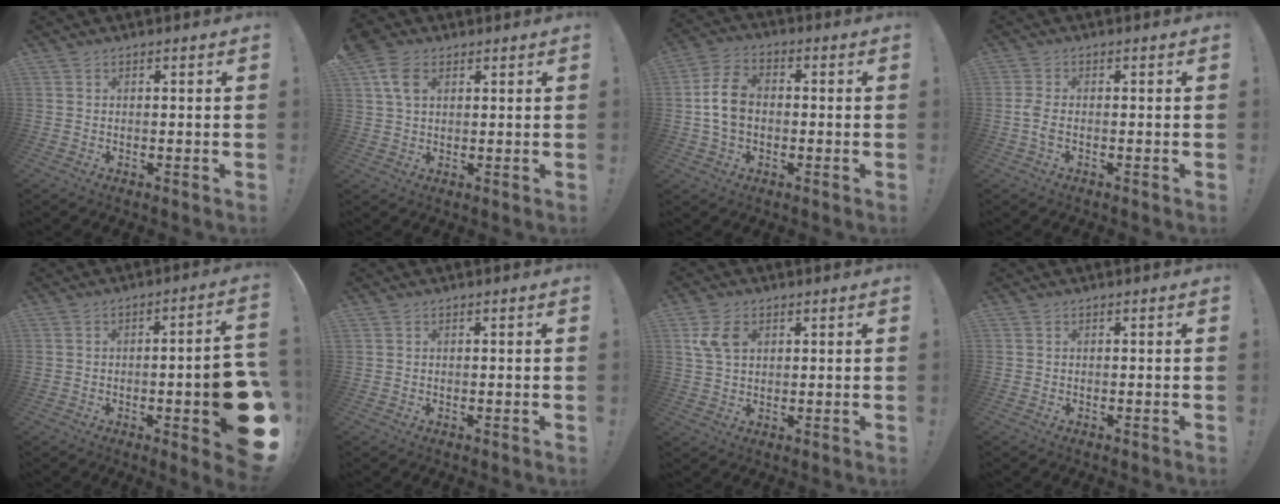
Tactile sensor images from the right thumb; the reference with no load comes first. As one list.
[{"total": 7.8, "force": [3.3, 5.0, 5.0], "torque": [-0.091, -0.002, 0.065]}, {"total": 10.0, "force": [-0.4, 7.4, 6.8], "torque": [-0.120, 0.009, -0.005]}, {"total": 3.1, "force": [-0.7, 1.3, 2.7], "torque": [-0.067, 0.003, -0.014]}, {"total": 12.4, "force": [-3.7, 3.5, 11.3], "torque": [-0.134, 0.006, -0.052]}, {"total": 0.0}, {"total": 7.4, "force": [2.6, 5.2, 4.6], "torque": [-0.092, -0.002, 0.050]}, {"total": 0.0}]